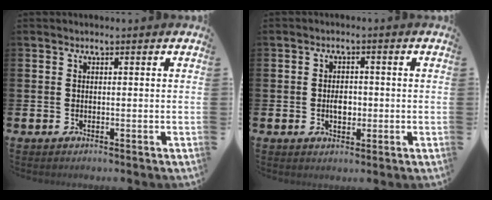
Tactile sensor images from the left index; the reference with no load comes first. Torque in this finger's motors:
{"motor_torque": [0.67, 0.11, 0.05, 0.07]}